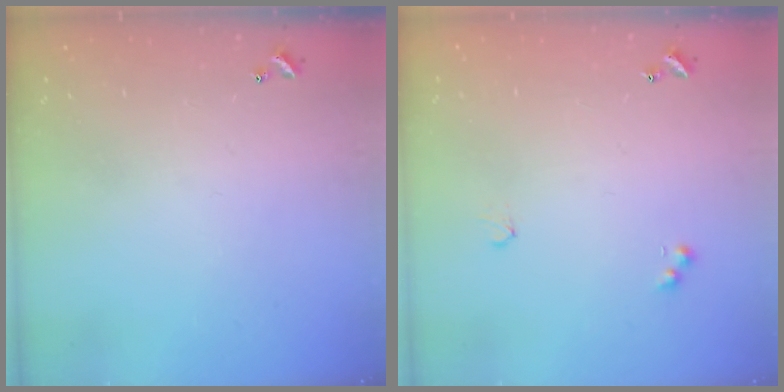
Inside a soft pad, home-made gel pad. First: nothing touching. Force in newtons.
{"total": 3.9, "press": 3.8, "slide": 0.6}